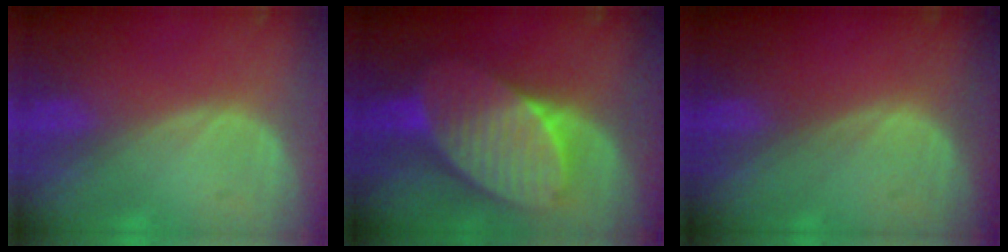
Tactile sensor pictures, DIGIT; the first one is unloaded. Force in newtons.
{"total": 10.9, "press": 10.9, "slide": 0.6}
{"total": 0.0}